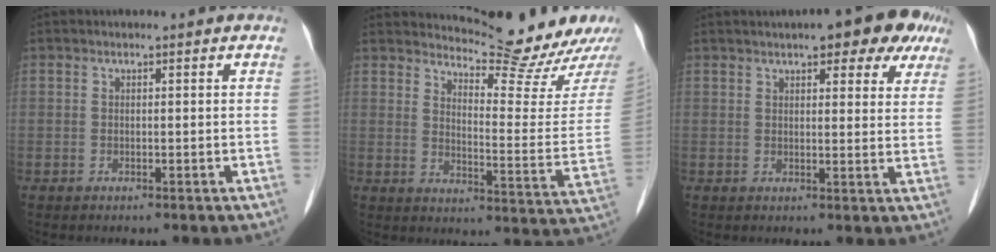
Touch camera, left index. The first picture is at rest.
{"total": 13.8, "force": [13.5, -0.3, 2.9], "torque": [-0.034, -0.080, 0.173]}
{"total": 10.8, "force": [7.6, 3.3, 6.8], "torque": [-0.075, 0.012, 0.086]}